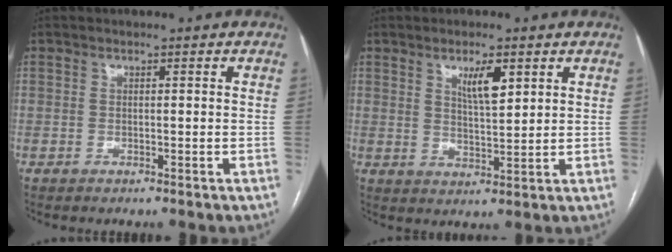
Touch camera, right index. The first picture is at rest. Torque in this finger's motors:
{"motor_torque": [0.24, 0.03, 0.28, 0.05]}